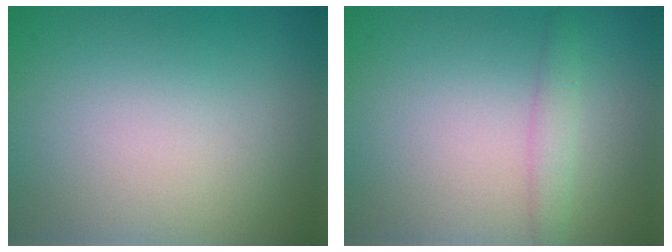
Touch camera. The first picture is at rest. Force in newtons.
{"total": 1.9, "press": 1.9, "slide": 0.1}